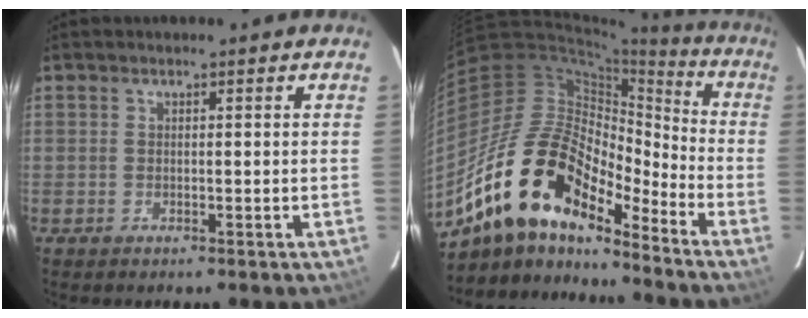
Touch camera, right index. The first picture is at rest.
{"total": 20.9, "force": [-15.0, 7.7, 12.4], "torque": [-0.219, -0.012, -0.290]}